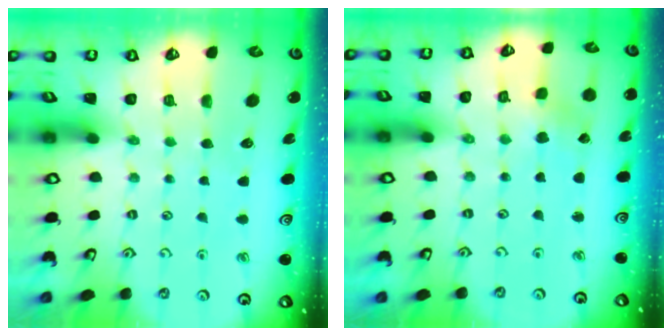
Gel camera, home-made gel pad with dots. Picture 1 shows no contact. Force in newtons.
{"total": 0.0}